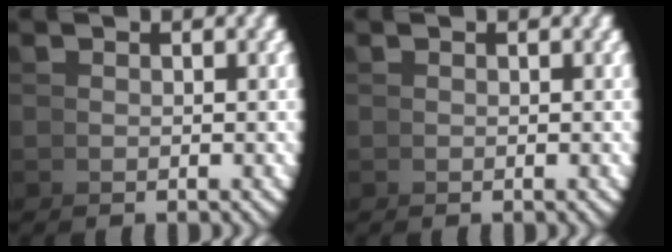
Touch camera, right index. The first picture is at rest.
{"total": 0.0}